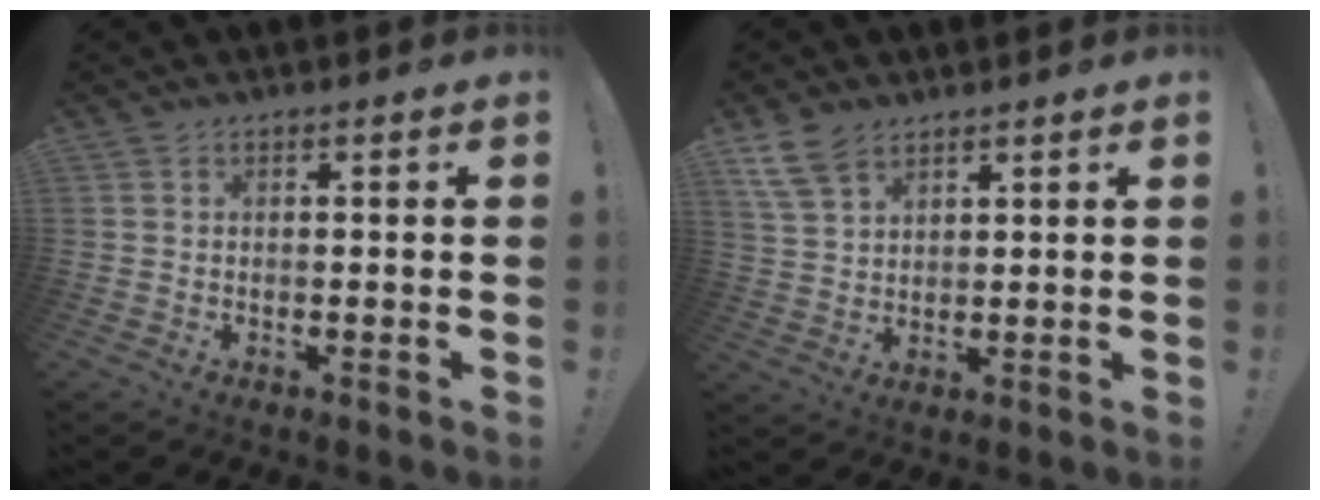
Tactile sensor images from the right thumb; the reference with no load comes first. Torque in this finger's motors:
{"motor_torque": [-0.38, 0.46, 0.06, 0.04, 0.03]}